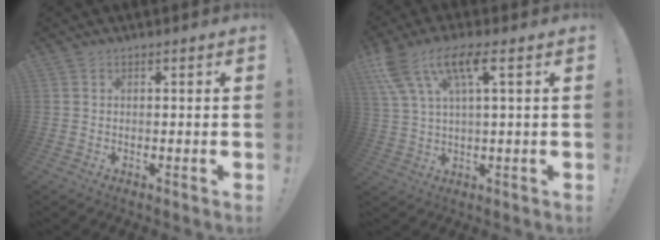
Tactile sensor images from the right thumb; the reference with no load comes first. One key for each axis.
{"total": 10.8, "fx": 4.9, "fy": 3.2, "fz": 9.0, "tx": -0.168, "ty": -0.005, "tz": 0.090}